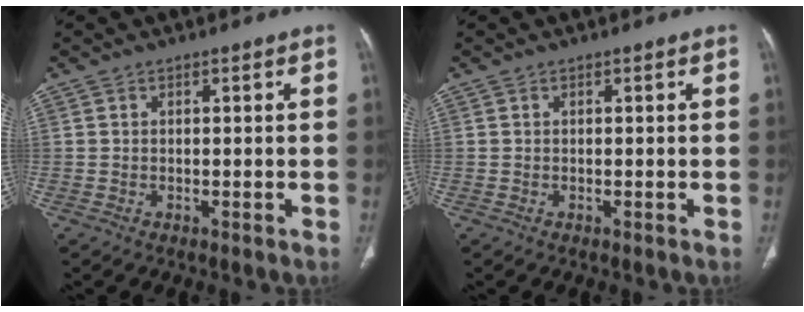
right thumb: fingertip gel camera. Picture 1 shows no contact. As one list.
[{"total": 0.0}]